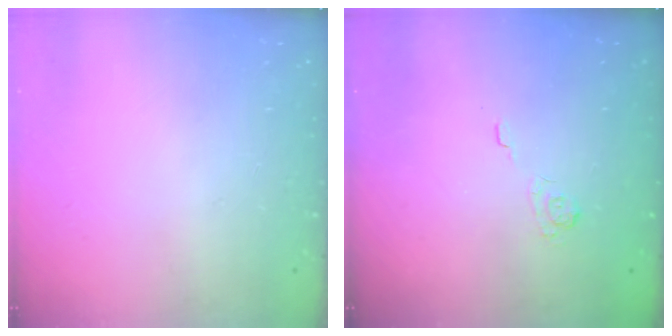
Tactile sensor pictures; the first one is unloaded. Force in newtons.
{"total": 2.2, "press": 1.7, "slide": 1.4}